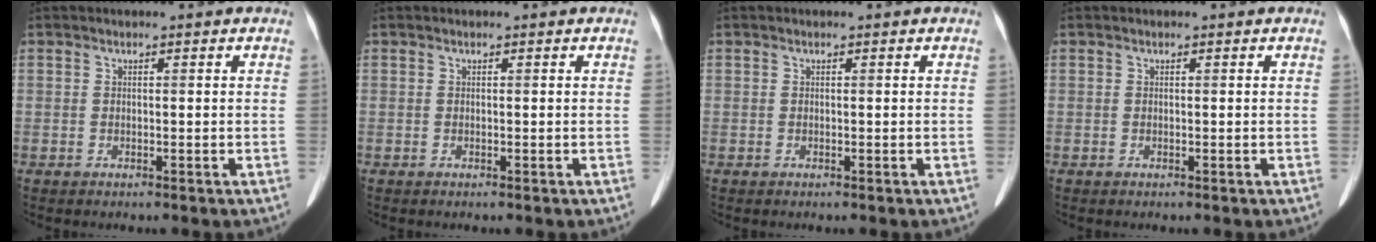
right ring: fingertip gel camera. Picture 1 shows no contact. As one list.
[{"total": 0.0}, {"total": 0.0}, {"total": 0.0}]